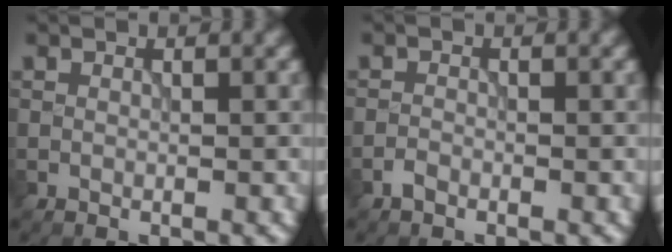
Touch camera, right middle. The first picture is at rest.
{"total": 0.8, "force": [-0.7, 0.3, 0.3], "torque": [-0.005, 0.000, -0.015]}